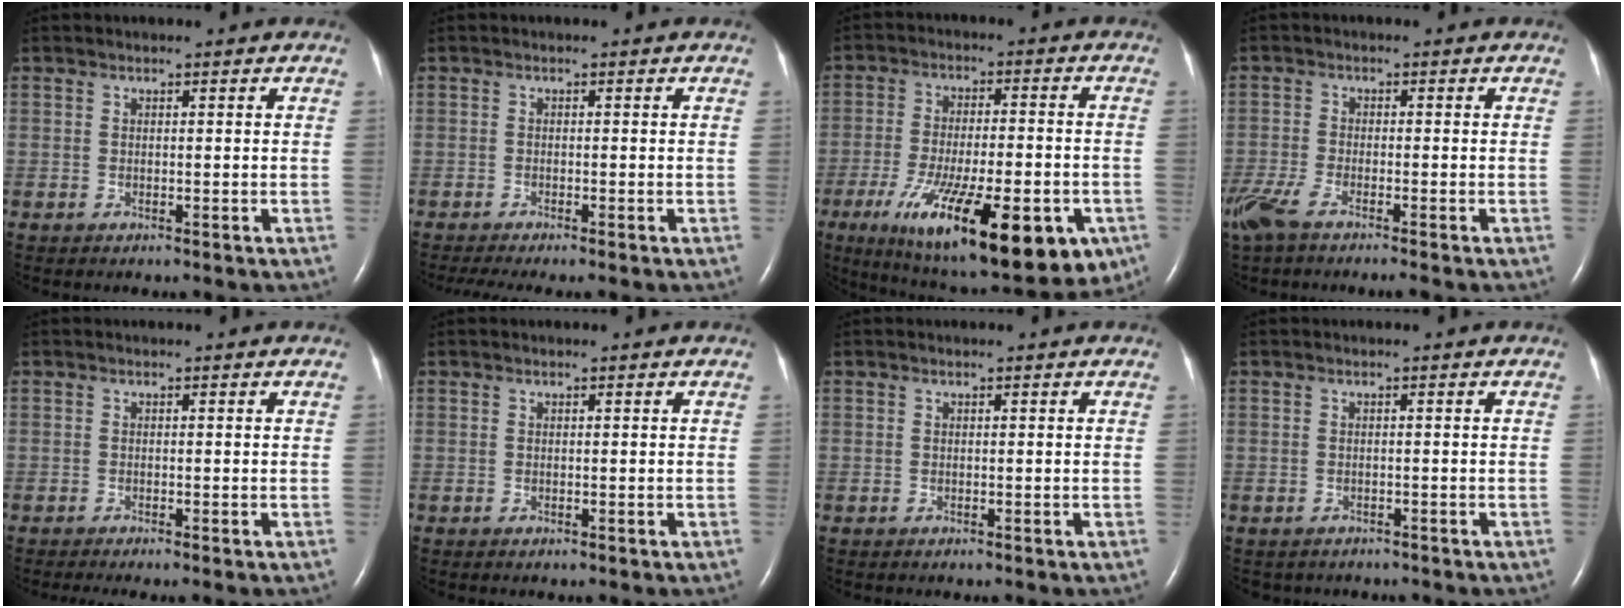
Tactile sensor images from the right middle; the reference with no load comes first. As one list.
[{"total": 4.2, "force": [-3.4, -0.1, 2.4], "torque": [-0.035, -0.010, -0.055]}, {"total": 23.4, "force": [-11.0, 6.5, 19.6], "torque": [-0.275, -0.040, -0.160]}, {"total": 6.2, "force": [-4.7, 0.7, 4.0], "torque": [-0.084, -0.016, -0.090]}, {"total": 2.0, "force": [-1.6, -0.2, 1.3], "torque": [-0.015, -0.003, -0.021]}, {"total": 0.0}, {"total": 0.0}, {"total": 2.3, "force": [-2.0, 1.1, 0.4], "torque": [-0.013, -0.001, -0.021]}]